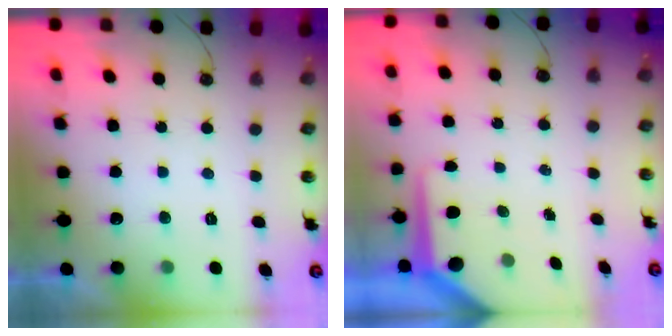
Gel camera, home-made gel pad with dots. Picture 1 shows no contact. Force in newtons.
{"total": 8.9, "press": 8.9, "slide": 0.7}